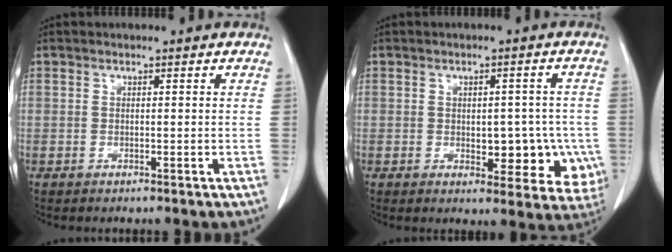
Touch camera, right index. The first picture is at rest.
{"total": 9.4, "force": [-1.9, 5.2, 7.6], "torque": [-0.074, 0.007, -0.013]}